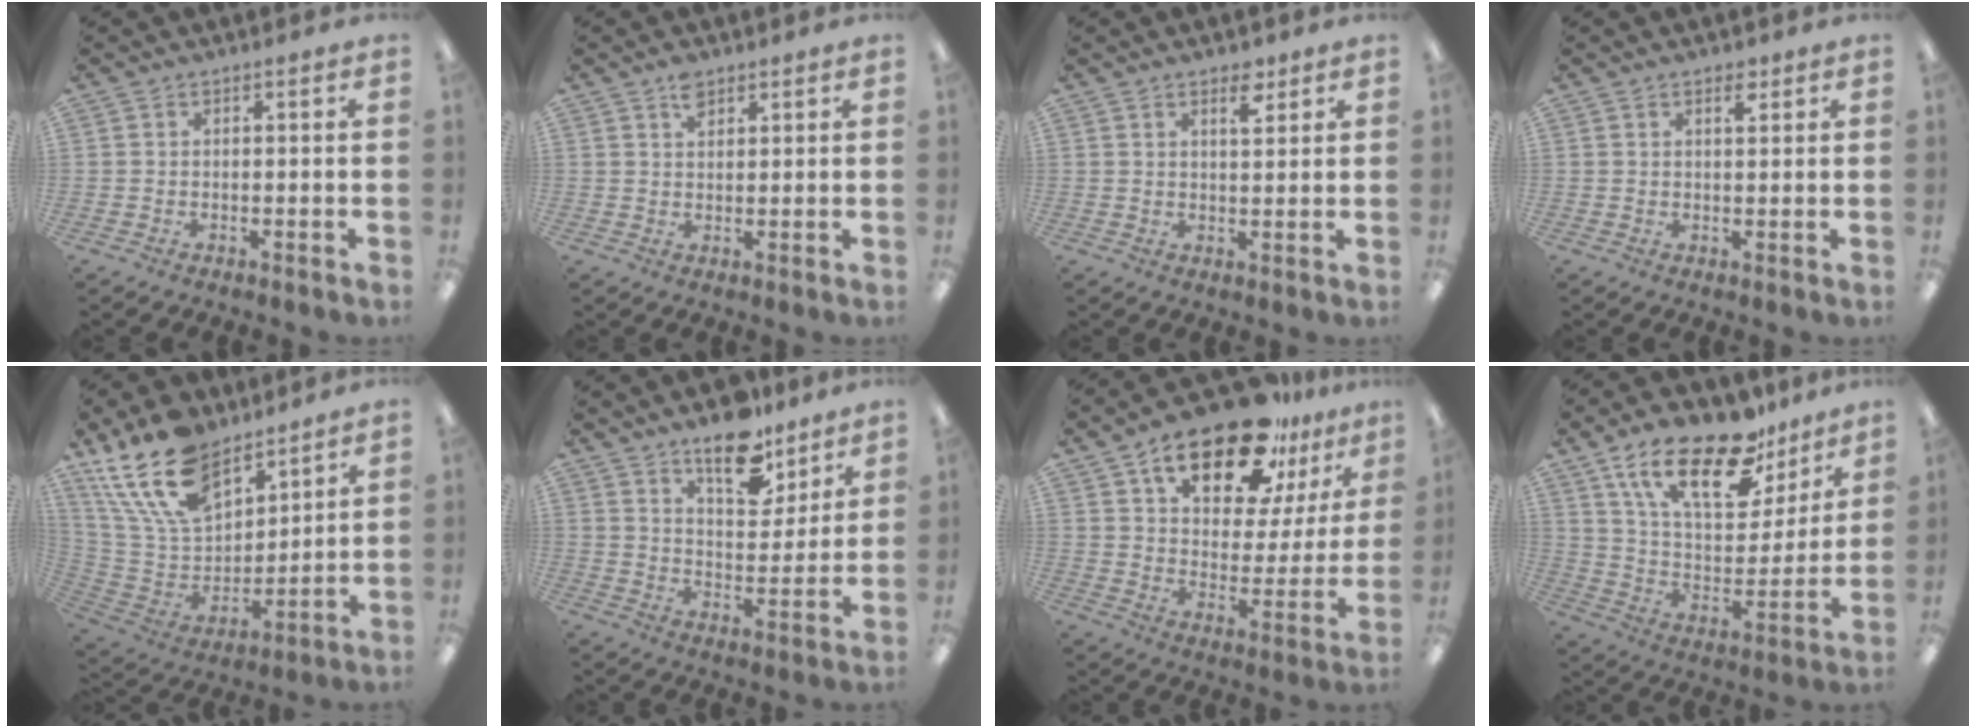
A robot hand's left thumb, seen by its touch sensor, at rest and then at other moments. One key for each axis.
{"total": 3.5, "fx": 2.4, "fy": 1.9, "fz": 1.6, "tx": -0.021, "ty": -0.006, "tz": 0.042}
{"total": 4.2, "fx": 2.9, "fy": 1.7, "fz": 2.6, "tx": -0.025, "ty": -0.010, "tz": 0.044}
{"total": 2.4, "fx": 1.7, "fy": 0.9, "fz": 1.4, "tx": -0.008, "ty": -0.009, "tz": 0.025}
{"total": 20.6, "fx": 14.0, "fy": 10.6, "fz": 10.8, "tx": -0.224, "ty": -0.068, "tz": 0.260}
{"total": 13.2, "fx": 10.2, "fy": 5.9, "fz": 5.9, "tx": -0.068, "ty": -0.068, "tz": 0.180}
{"total": 21.3, "fx": 15.0, "fy": 9.0, "fz": 12.1, "tx": -0.191, "ty": -0.084, "tz": 0.255}
{"total": 22.4, "fx": 14.6, "fy": 9.8, "fz": 14.0, "tx": -0.236, "ty": -0.080, "tz": 0.253}